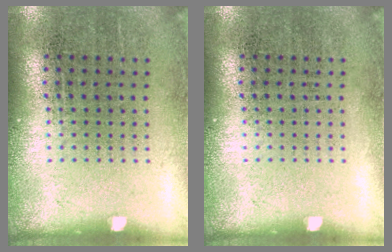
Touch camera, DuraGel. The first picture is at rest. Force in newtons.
{"total": 0.0}